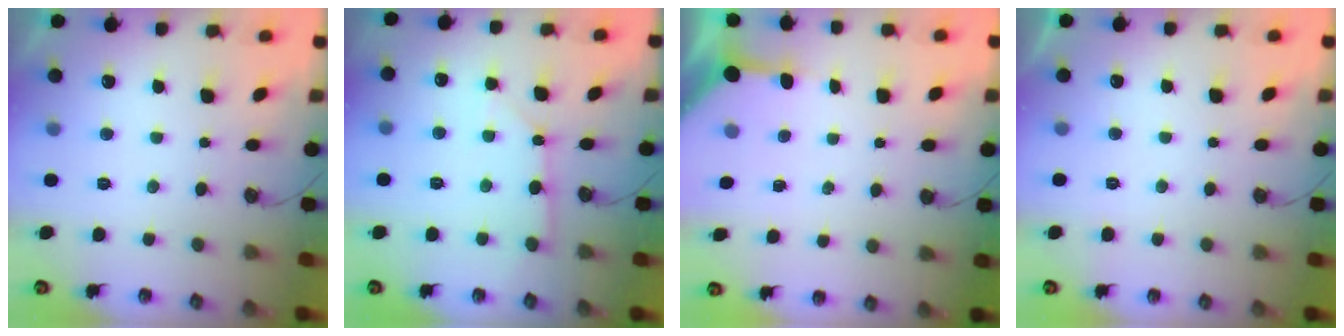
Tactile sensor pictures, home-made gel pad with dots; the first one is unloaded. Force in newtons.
{"total": 2.3, "press": 2.3, "slide": 0.2}
{"total": 3.7, "press": 3.6, "slide": 0.3}
{"total": 0.0}